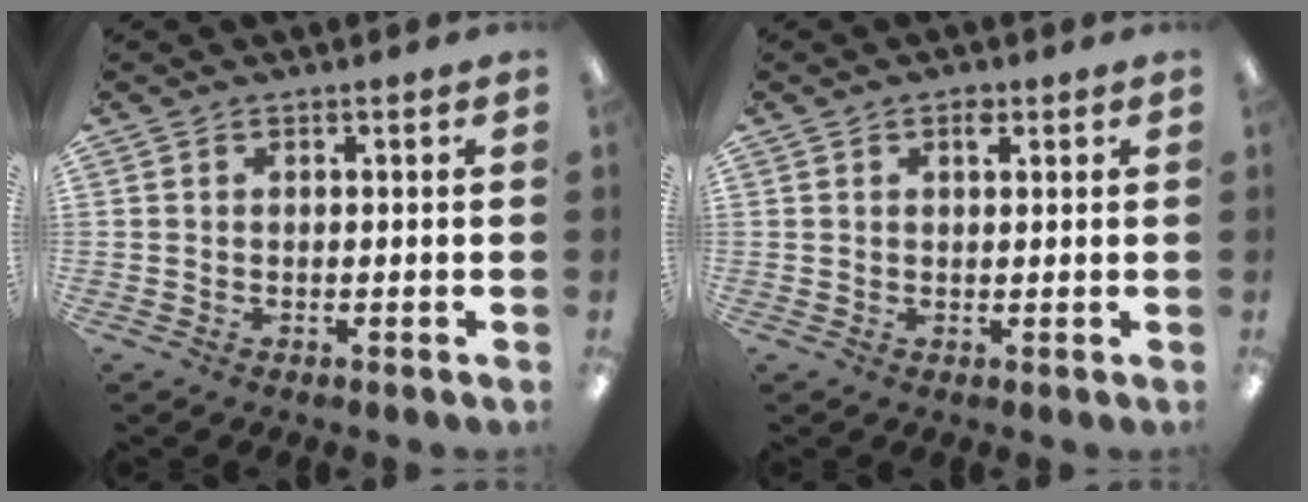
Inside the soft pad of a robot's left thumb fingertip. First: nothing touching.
{"total": 2.3, "force": [1.3, 1.3, 1.5], "torque": [-0.007, -0.008, 0.017]}